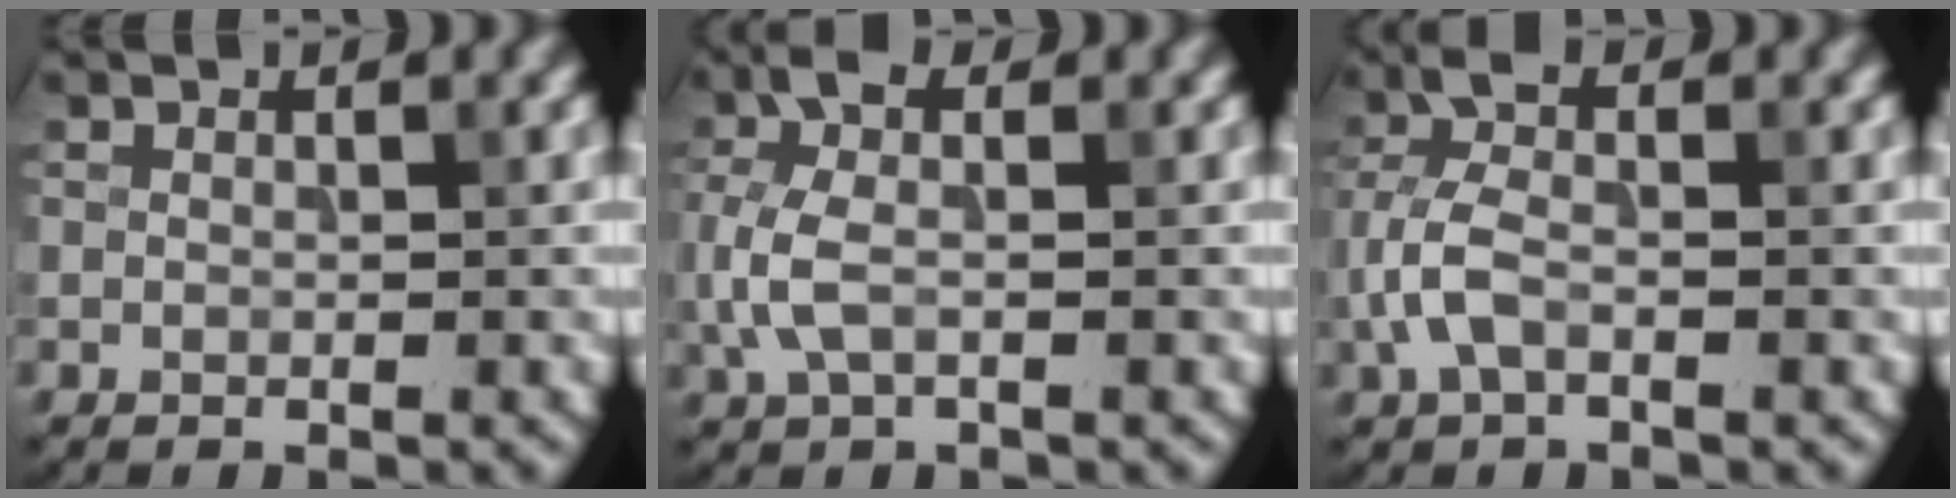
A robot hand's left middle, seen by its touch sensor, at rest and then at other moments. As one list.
[{"total": 4.0, "force": [-0.1, 2.0, 3.5], "torque": [-0.092, 0.008, -0.010]}, {"total": 3.6, "force": [-1.1, 1.7, 3.0], "torque": [-0.078, 0.008, -0.032]}]